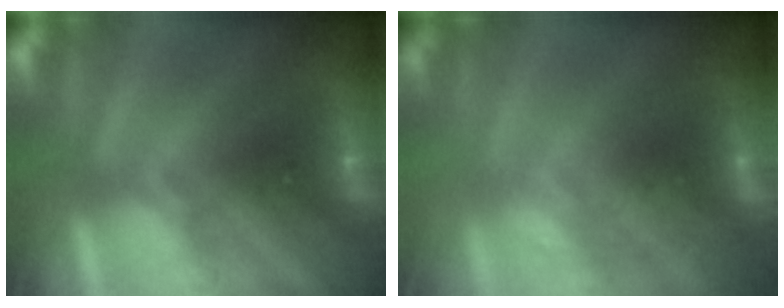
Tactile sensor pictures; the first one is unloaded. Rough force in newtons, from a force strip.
{"total": 2.8}